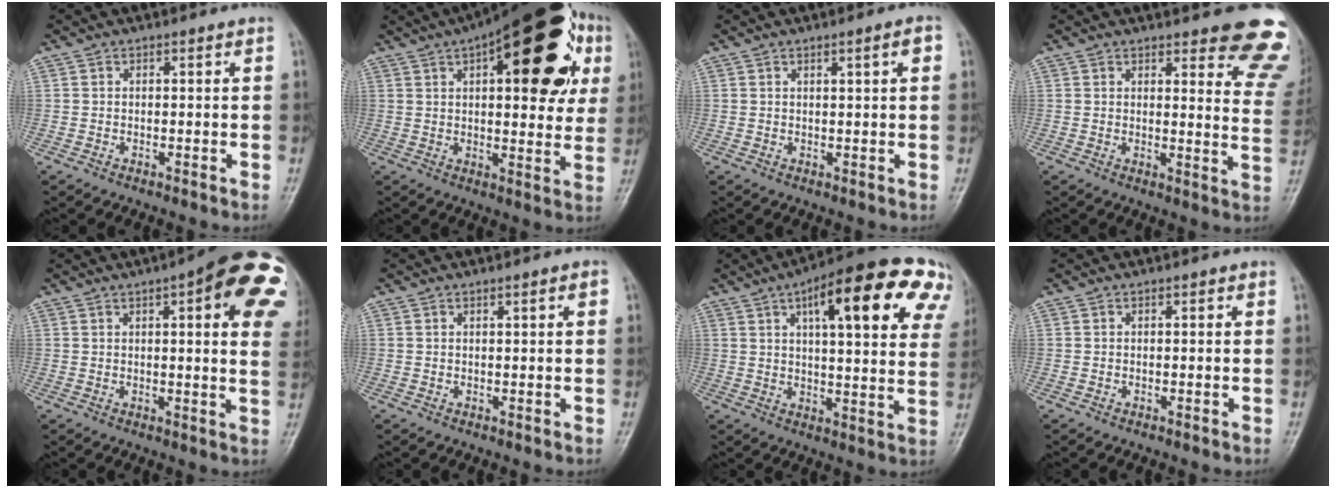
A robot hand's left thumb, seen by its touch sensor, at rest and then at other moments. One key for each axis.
{"total": 25.8, "fx": 9.4, "fy": 10.2, "fz": 21.7, "tx": -0.271, "ty": 0.015, "tz": 0.124}
{"total": 2.5, "fx": 1.0, "fy": 0.2, "fz": 2.3, "tx": -0.034, "ty": -0.001, "tz": 0.016}
{"total": 13.6, "fx": 11.0, "fy": 3.6, "fz": 7.2, "tx": -0.037, "ty": -0.074, "tz": 0.103}
{"total": 19.6, "fx": 6.6, "fy": 5.3, "fz": 17.7, "tx": -0.192, "ty": -0.001, "tz": 0.072}
{"total": 1.7, "fx": 0.6, "fy": 0.2, "fz": 1.6, "tx": -0.026, "ty": 0.002, "tz": 0.010}
{"total": 24.3, "fx": 11.1, "fy": 7.8, "fz": 20.2, "tx": -0.248, "ty": 0.000, "tz": 0.144}
{"total": 0.0}